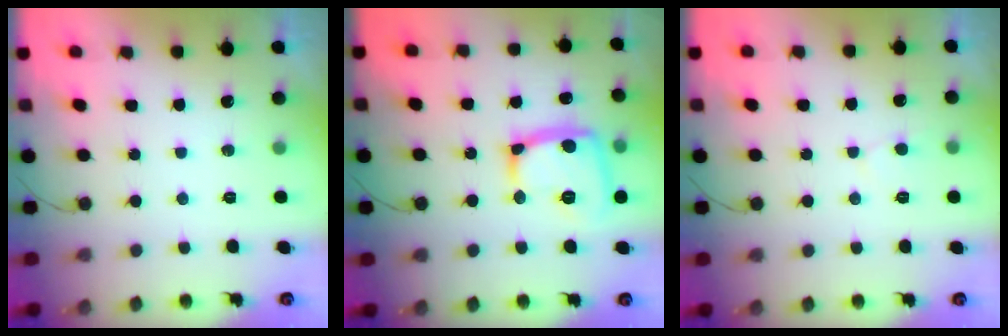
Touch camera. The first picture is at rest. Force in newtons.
{"total": 16.1, "press": 16.1, "slide": 1.4}
{"total": 4.1, "press": 4.1, "slide": 0.5}